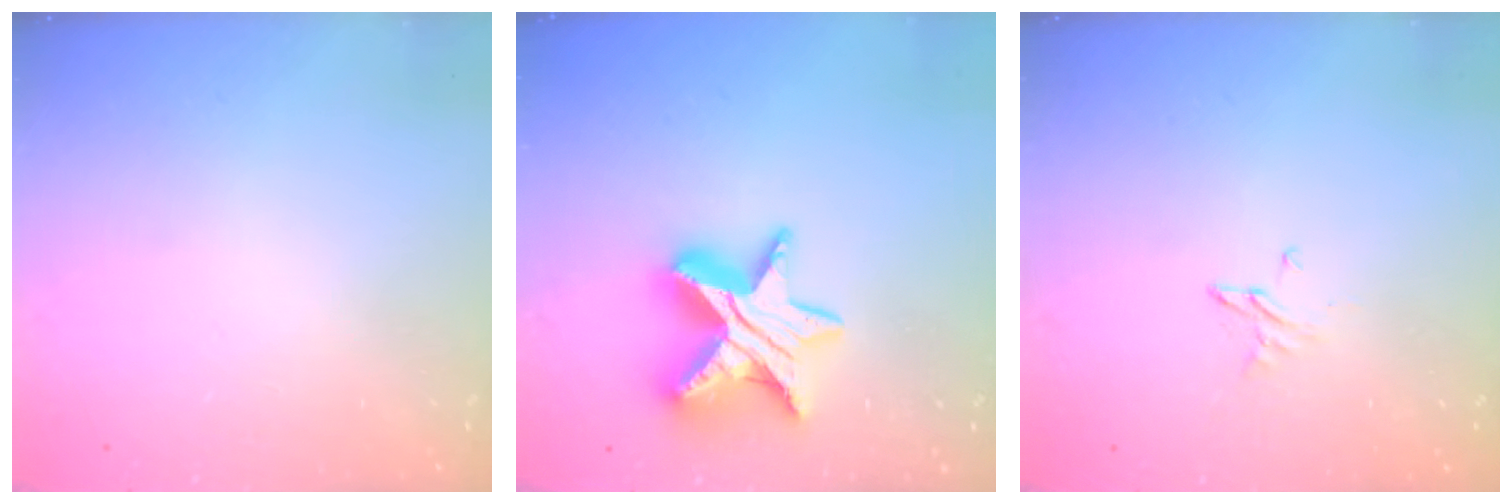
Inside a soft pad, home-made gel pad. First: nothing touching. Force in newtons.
{"total": 13.1, "press": 13.1, "slide": 0.8}
{"total": 2.6, "press": 2.6, "slide": 0.3}